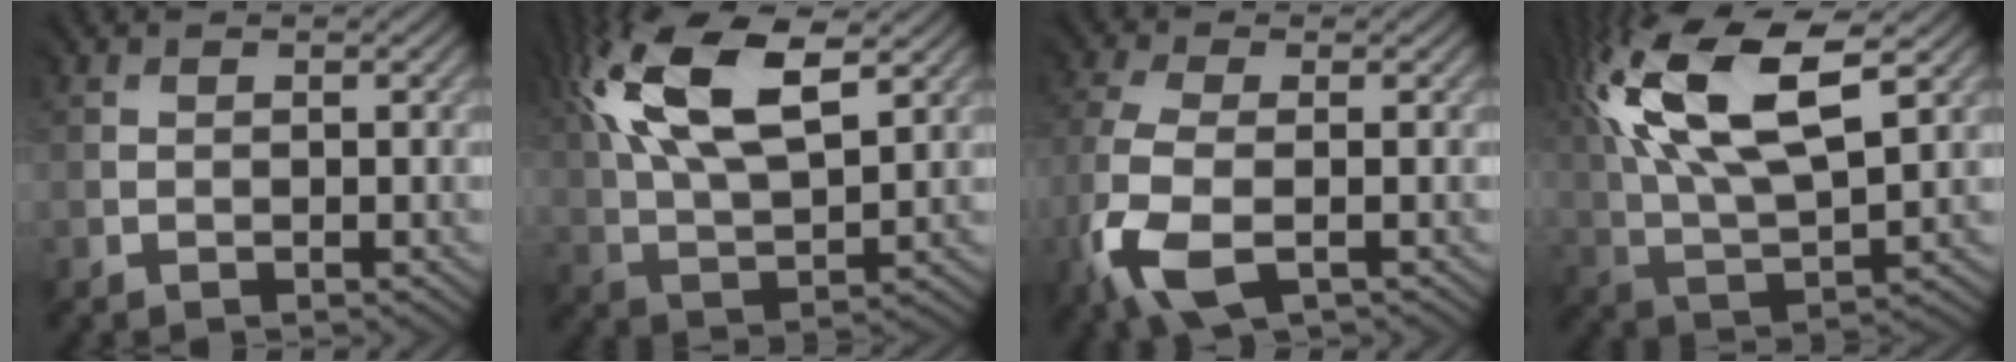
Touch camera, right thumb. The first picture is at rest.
{"total": 14.7, "force": [6.9, 6.8, 11.1], "torque": [-0.245, 0.035, 0.122]}
{"total": 7.6, "force": [-3.3, 3.6, 5.8], "torque": [-0.160, -0.013, -0.073]}
{"total": 16.4, "force": [7.3, 7.3, 12.8], "torque": [-0.291, 0.040, 0.130]}